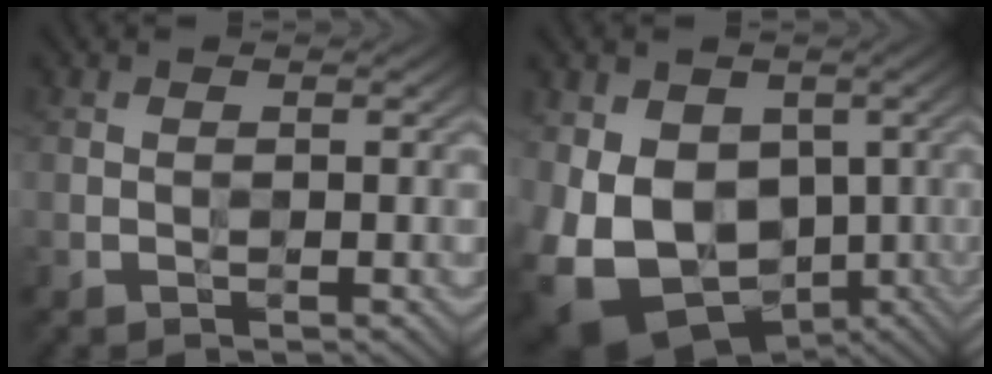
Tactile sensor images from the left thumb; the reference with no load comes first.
{"total": 14.4, "force": [-3.0, 10.7, 9.1], "torque": [-0.183, -0.026, -0.038]}